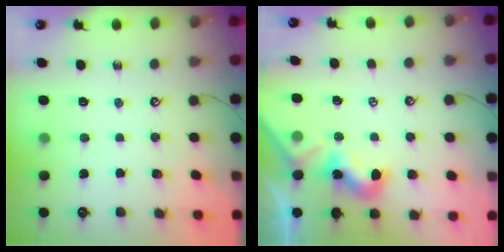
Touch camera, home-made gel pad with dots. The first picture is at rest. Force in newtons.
{"total": 1.8, "press": 1.8, "slide": 0.5}